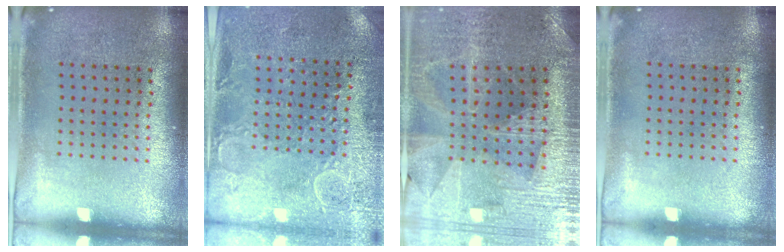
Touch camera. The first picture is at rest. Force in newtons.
{"total": 2.7, "press": 2.6, "slide": 0.8}
{"total": 3.0, "press": 3.0, "slide": 0.4}
{"total": 0.0}